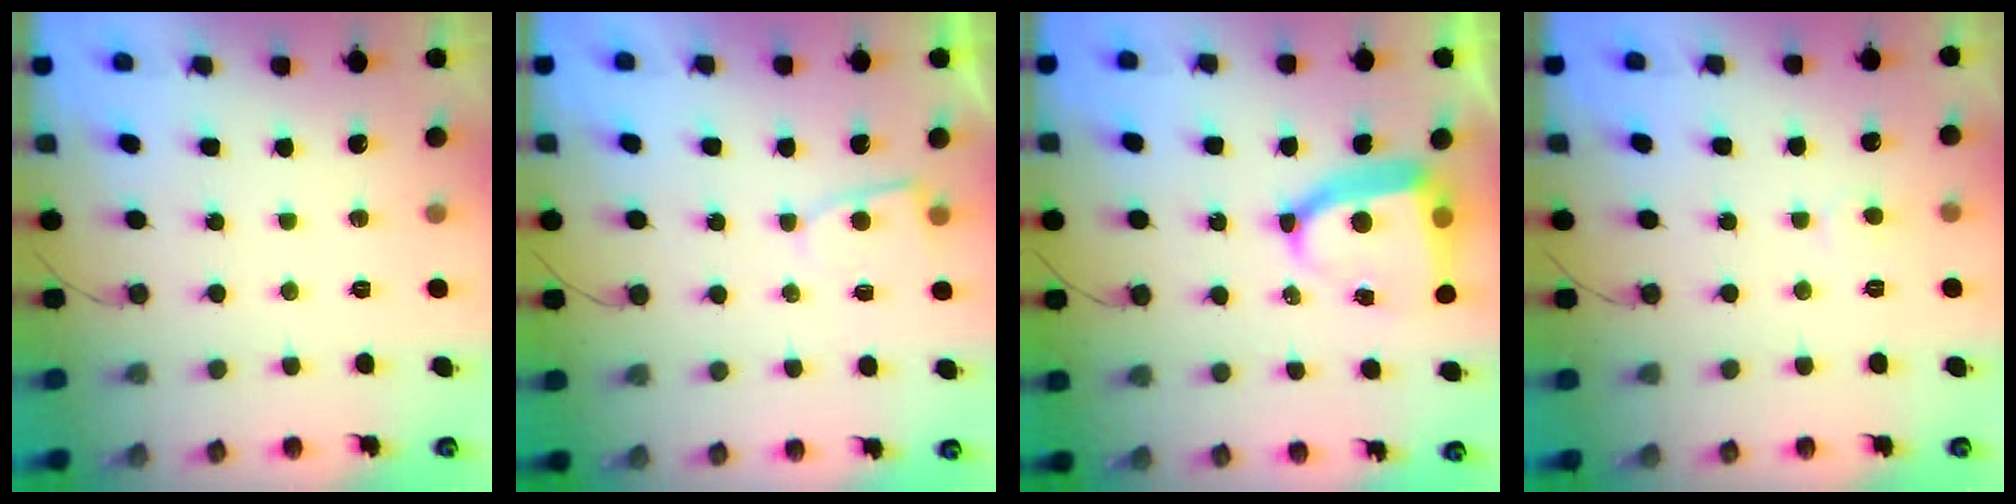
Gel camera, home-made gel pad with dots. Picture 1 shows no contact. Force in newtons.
{"total": 3.6, "press": 3.6, "slide": 0.4}
{"total": 12.1, "press": 12.0, "slide": 1.5}
{"total": 2.2, "press": 2.2, "slide": 0.2}